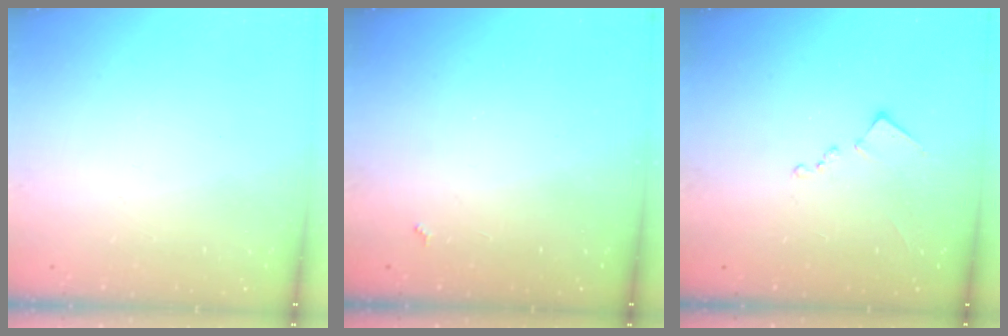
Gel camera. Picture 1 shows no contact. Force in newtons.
{"total": 2.5, "press": 2.5, "slide": 0.4}
{"total": 9.1, "press": 9.1, "slide": 0.4}